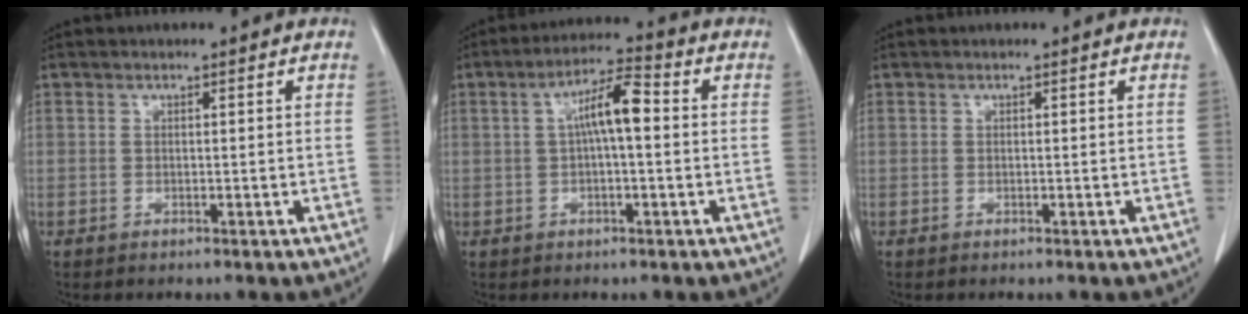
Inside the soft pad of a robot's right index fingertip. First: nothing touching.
{"total": 6.9, "force": [0.8, 1.4, 6.7], "torque": [-0.122, 0.023, 0.010]}
{"total": 0.0}